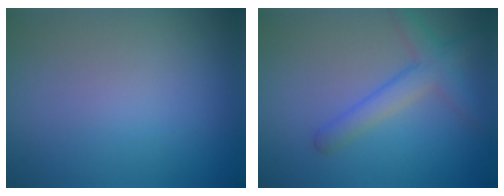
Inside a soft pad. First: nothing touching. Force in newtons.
{"total": 3.5, "press": 3.5, "slide": 0.2}